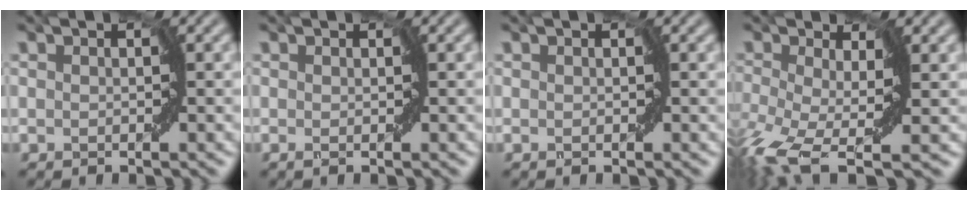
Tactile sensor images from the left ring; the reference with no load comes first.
{"total": 0.7, "force": [-0.1, 0.1, 0.7], "torque": [-0.004, -0.005, -0.004]}
{"total": 0.0}
{"total": 7.3, "force": [-3.6, 3.1, 5.5], "torque": [-0.121, -0.019, -0.082]}